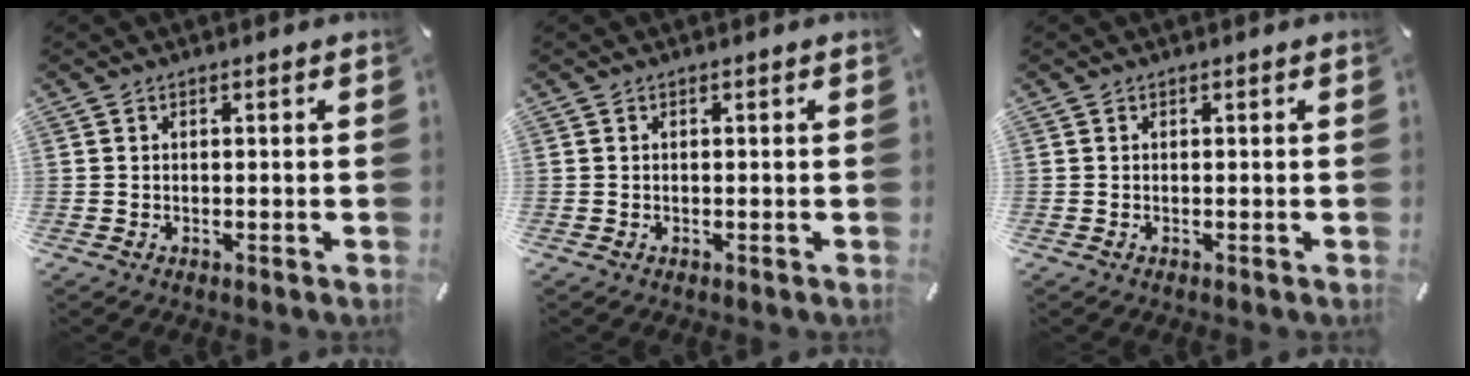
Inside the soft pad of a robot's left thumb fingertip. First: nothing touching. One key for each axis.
{"total": 0.0}
{"total": 0.0}